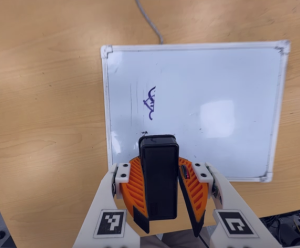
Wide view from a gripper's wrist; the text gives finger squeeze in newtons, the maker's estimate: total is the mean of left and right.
{"total": 9.0, "left": 9.3, "right": 8.7}